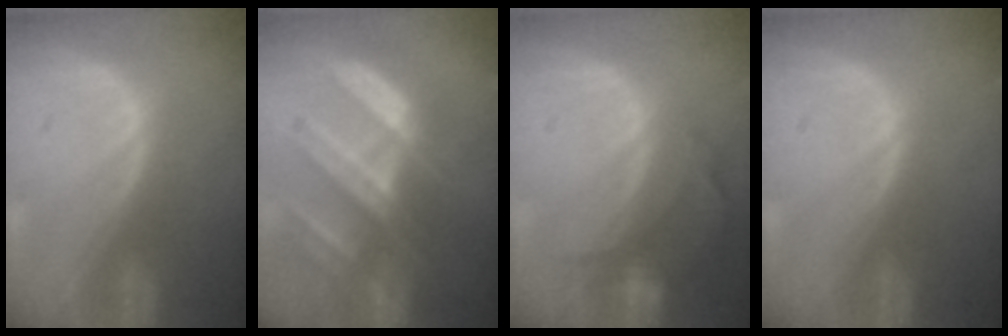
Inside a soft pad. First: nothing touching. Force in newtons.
{"total": 8.9, "press": 8.0, "slide": 4.0}
{"total": 6.4, "press": 5.9, "slide": 2.3}
{"total": 0.0}